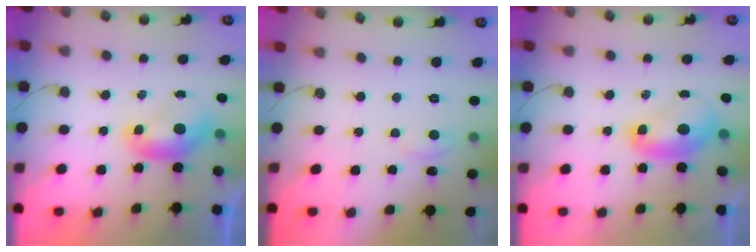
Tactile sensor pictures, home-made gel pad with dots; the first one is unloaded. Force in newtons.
{"total": 3.0, "press": 2.9, "slide": 0.5}
{"total": 2.0, "press": 2.0, "slide": 0.0}